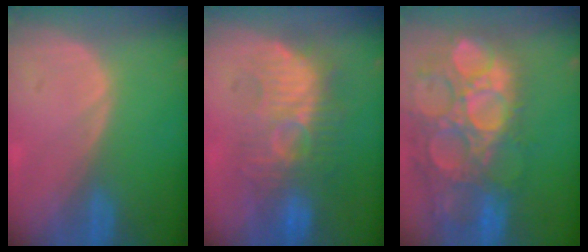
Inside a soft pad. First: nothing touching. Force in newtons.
{"total": 9.7, "press": 9.6, "slide": 1.4}
{"total": 15.6, "press": 12.9, "slide": 8.8}